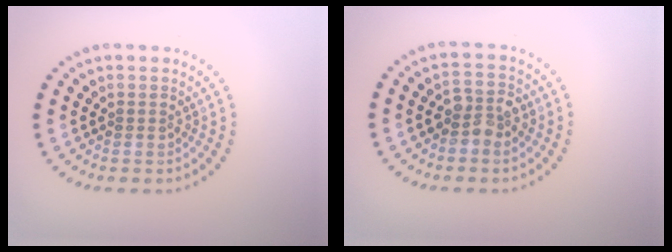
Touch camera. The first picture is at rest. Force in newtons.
{"total": 2.8, "press": 2.7, "slide": 0.6}